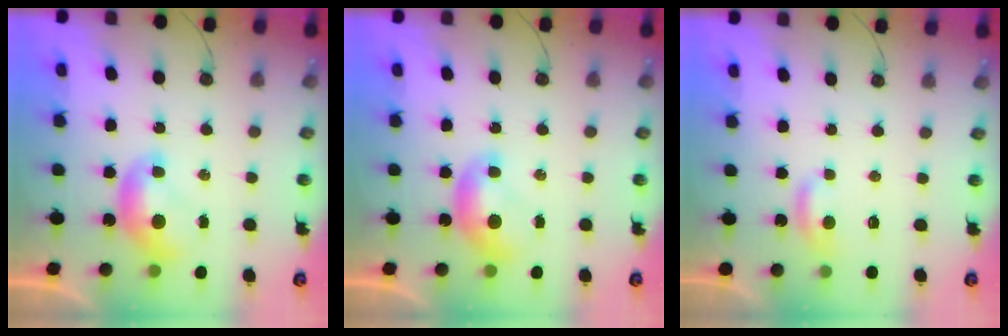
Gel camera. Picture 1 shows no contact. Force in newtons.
{"total": 0.0}
{"total": 2.9, "press": 2.8, "slide": 0.4}